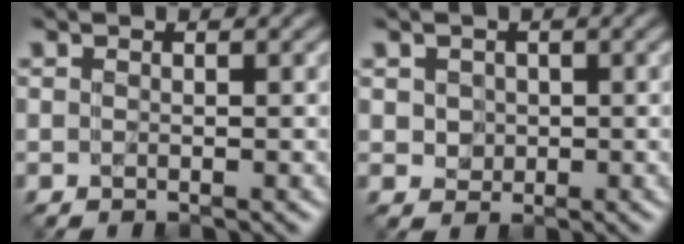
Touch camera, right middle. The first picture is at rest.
{"total": 0.9, "force": [0.3, 0.7, -0.4], "torque": [0.000, -0.002, 0.019]}